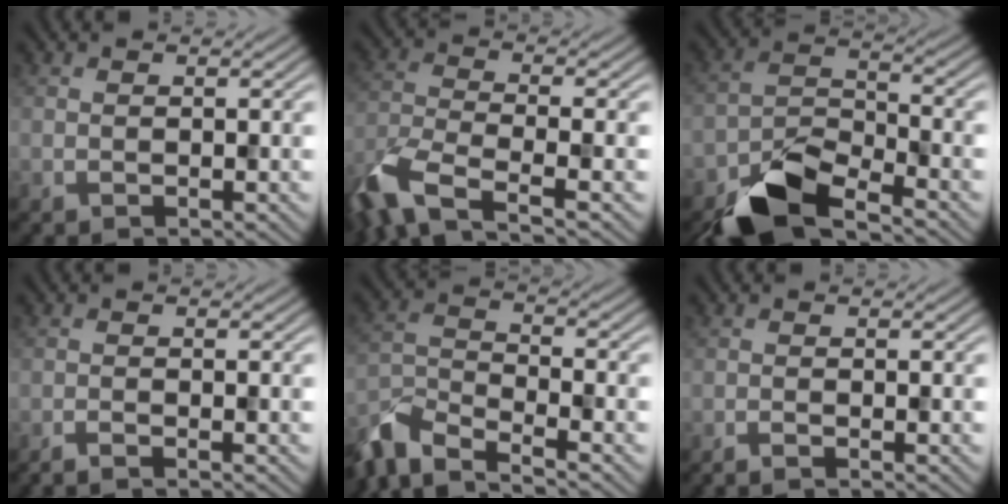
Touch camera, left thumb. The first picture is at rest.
{"total": 9.1, "force": [-5.8, 2.8, 6.4], "torque": [-0.146, -0.022, -0.126]}
{"total": 8.8, "force": [-6.6, 3.2, 5.0], "torque": [-0.089, -0.007, -0.137]}
{"total": 1.4, "force": [-1.0, 0.1, 0.9], "torque": [-0.012, 0.001, -0.026]}
{"total": 7.7, "force": [-6.4, 1.9, 3.7], "torque": [-0.088, -0.015, -0.140]}
{"total": 1.0, "force": [-0.7, 0.1, 0.7], "torque": [-0.010, 0.001, -0.018]}